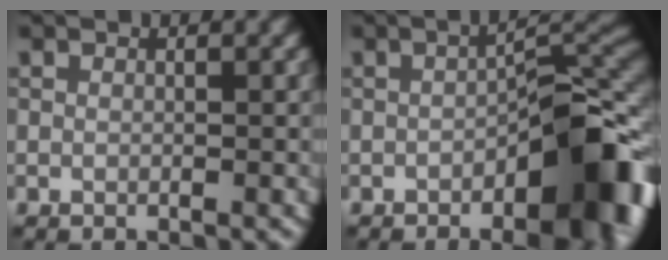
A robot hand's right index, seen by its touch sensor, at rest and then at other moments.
{"total": 11.4, "force": [-4.1, 4.7, 9.5], "torque": [-0.089, 0.019, -0.063]}